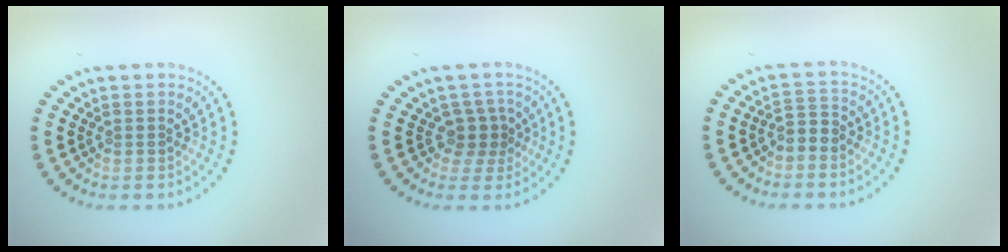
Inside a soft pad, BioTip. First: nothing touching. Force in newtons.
{"total": 2.2, "press": 1.6, "slide": 1.4}
{"total": 1.7, "press": 1.3, "slide": 1.0}